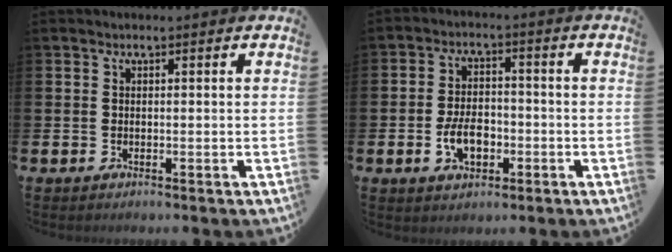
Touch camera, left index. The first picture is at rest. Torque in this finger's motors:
{"motor_torque": [1.00, 0.14, 0.45, 0.20]}